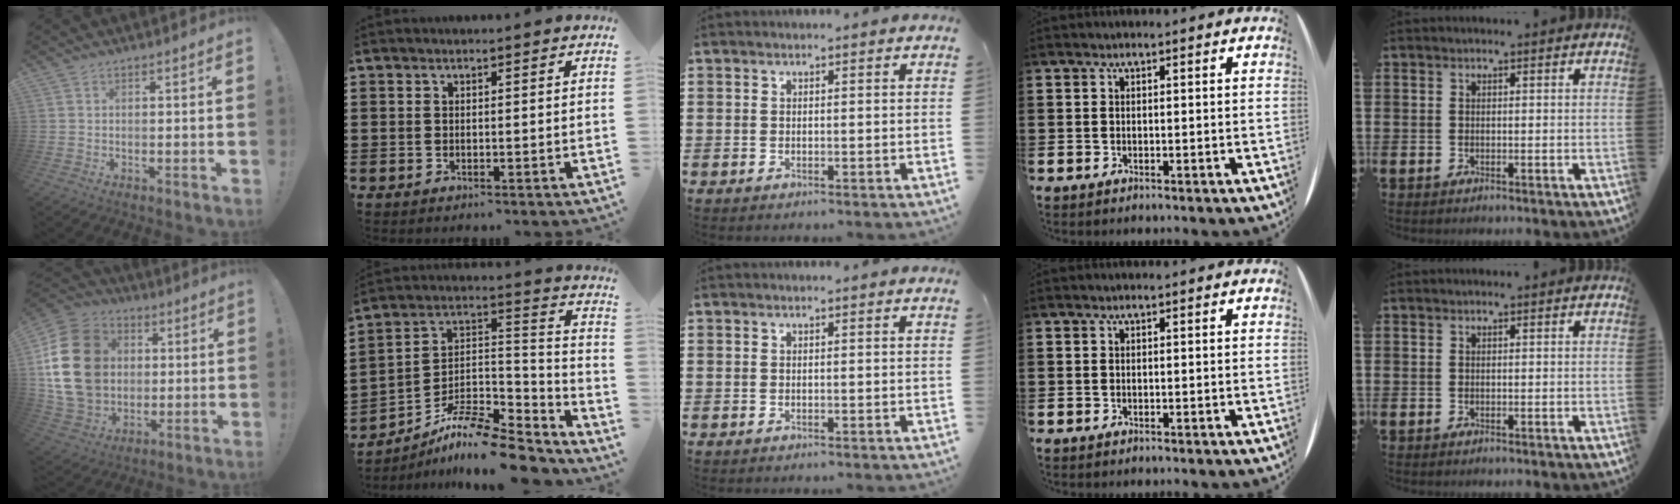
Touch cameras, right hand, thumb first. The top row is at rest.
{"thumb": {"total": 22.9, "force": [2.4, 18.0, 13.9], "torque": [-0.249, 0.012, 0.058]}, "index": {"total": 10.5, "force": [-9.0, 2.2, 5.1], "torque": [-0.100, 0.014, -0.181]}}